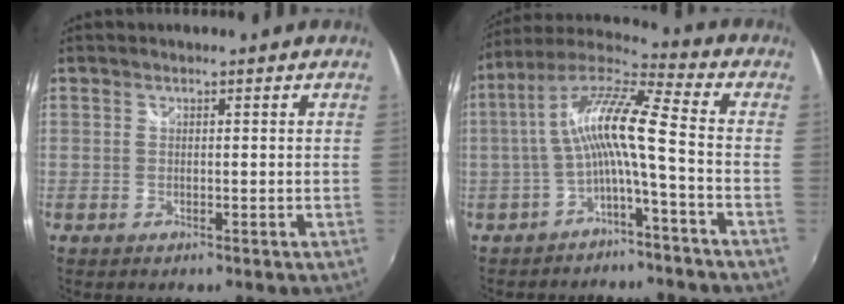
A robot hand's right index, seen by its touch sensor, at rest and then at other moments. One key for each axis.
{"total": 11.6, "fx": -2.4, "fy": 0.6, "fz": 11.3, "tx": -0.225, "ty": 0.018, "tz": -0.048}